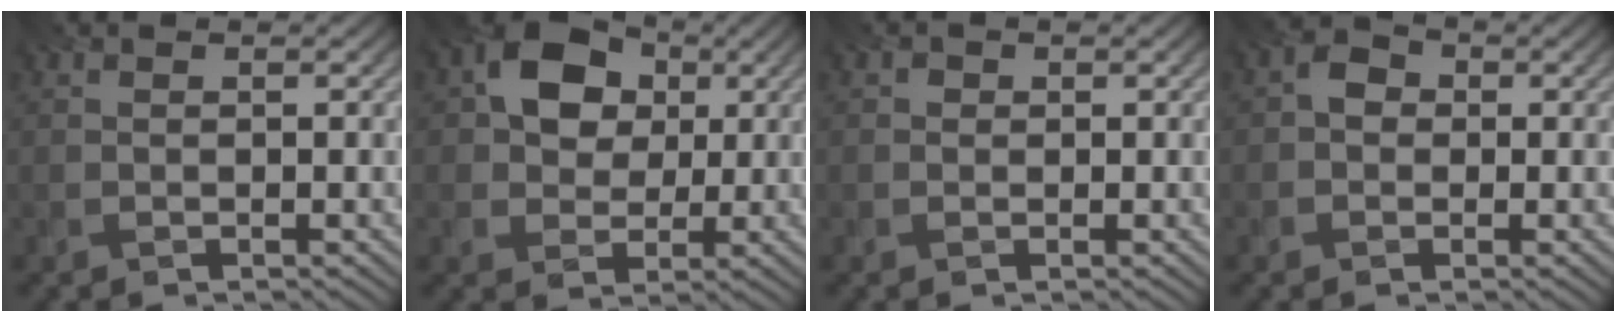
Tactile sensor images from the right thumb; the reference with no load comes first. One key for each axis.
{"total": 8.8, "fx": 2.5, "fy": 6.8, "fz": 5.1, "tx": -0.105, "ty": 0.015, "tz": 0.026}
{"total": 0.7, "fx": 0.1, "fy": 0.7, "fz": 0.2, "tx": 0.001, "ty": -0.004, "tz": -0.003}
{"total": 2.4, "fx": -0.2, "fy": 2.1, "fz": 1.1, "tx": -0.019, "ty": 0.003, "tz": -0.012}